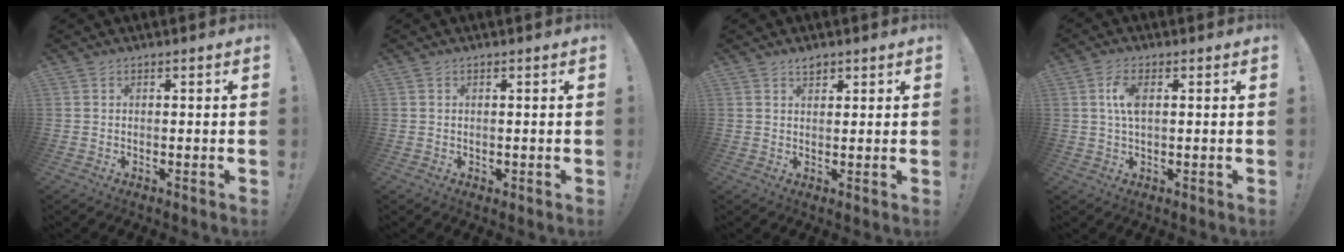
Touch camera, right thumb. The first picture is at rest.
{"total": 0.6, "force": [0.1, 0.6, 0.1], "torque": [0.000, 0.001, 0.002]}
{"total": 2.6, "force": [2.1, 1.0, 1.1], "torque": [-0.007, -0.013, 0.035]}
{"total": 5.9, "force": [1.1, 2.7, 5.2], "torque": [-0.098, -0.003, 0.011]}